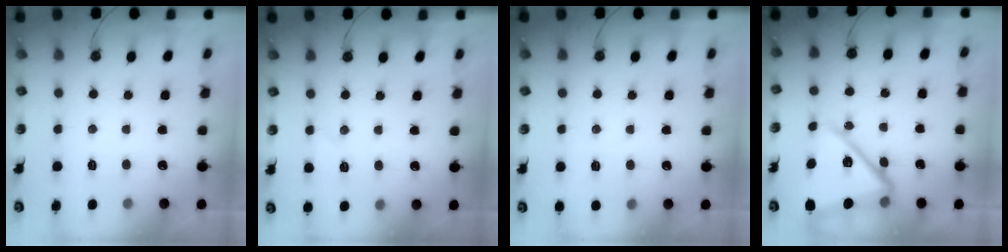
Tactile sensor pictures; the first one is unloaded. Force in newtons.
{"total": 5.1, "press": 4.8, "slide": 1.6}
{"total": 3.2, "press": 2.5, "slide": 2.0}
{"total": 15.0, "press": 14.7, "slide": 2.7}